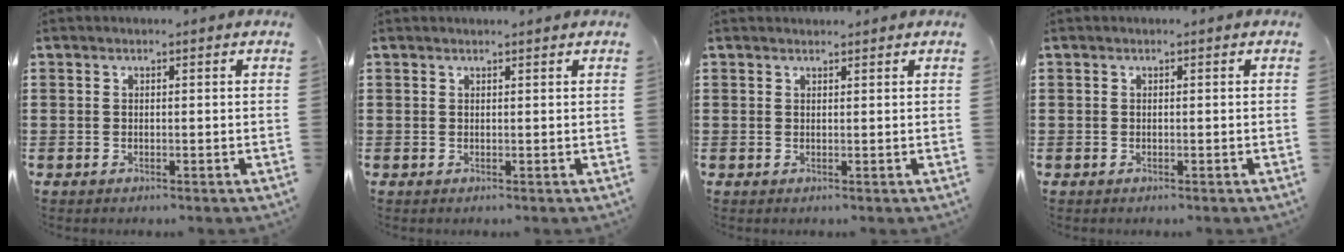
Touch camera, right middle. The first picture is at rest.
{"total": 0.5, "force": [0.5, 0.0, 0.1], "torque": [-0.003, 0.000, 0.010]}
{"total": 0.8, "force": [0.8, 0.2, 0.0], "torque": [0.006, -0.004, 0.013]}
{"total": 0.0}